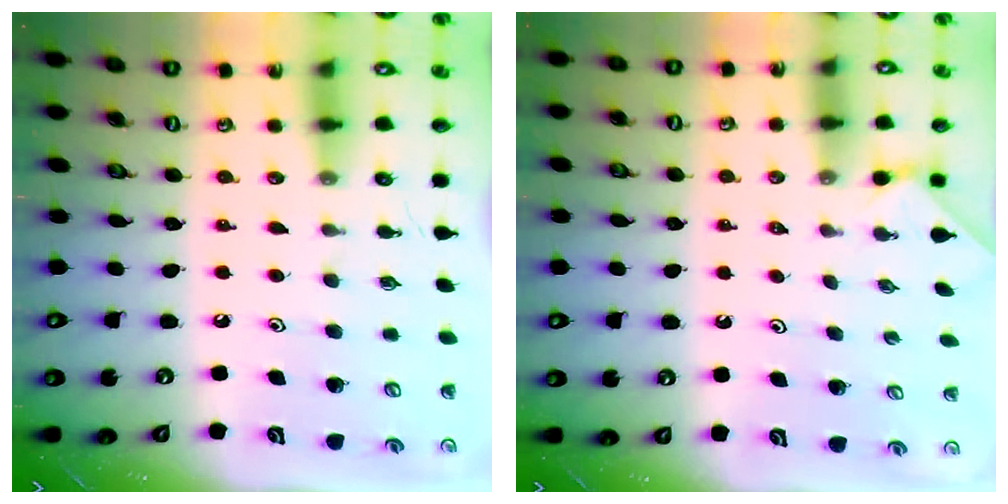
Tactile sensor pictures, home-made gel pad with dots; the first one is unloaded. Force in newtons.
{"total": 0.0}